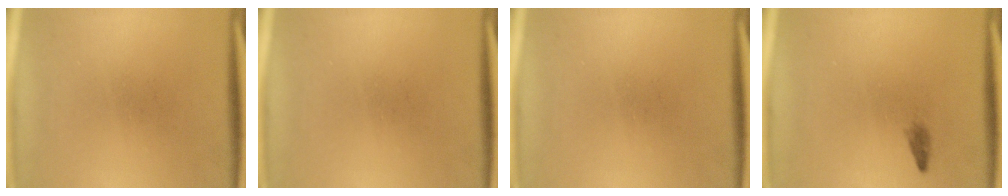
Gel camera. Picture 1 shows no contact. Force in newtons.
{"total": 0.0}
{"total": 0.0}
{"total": 0.8}